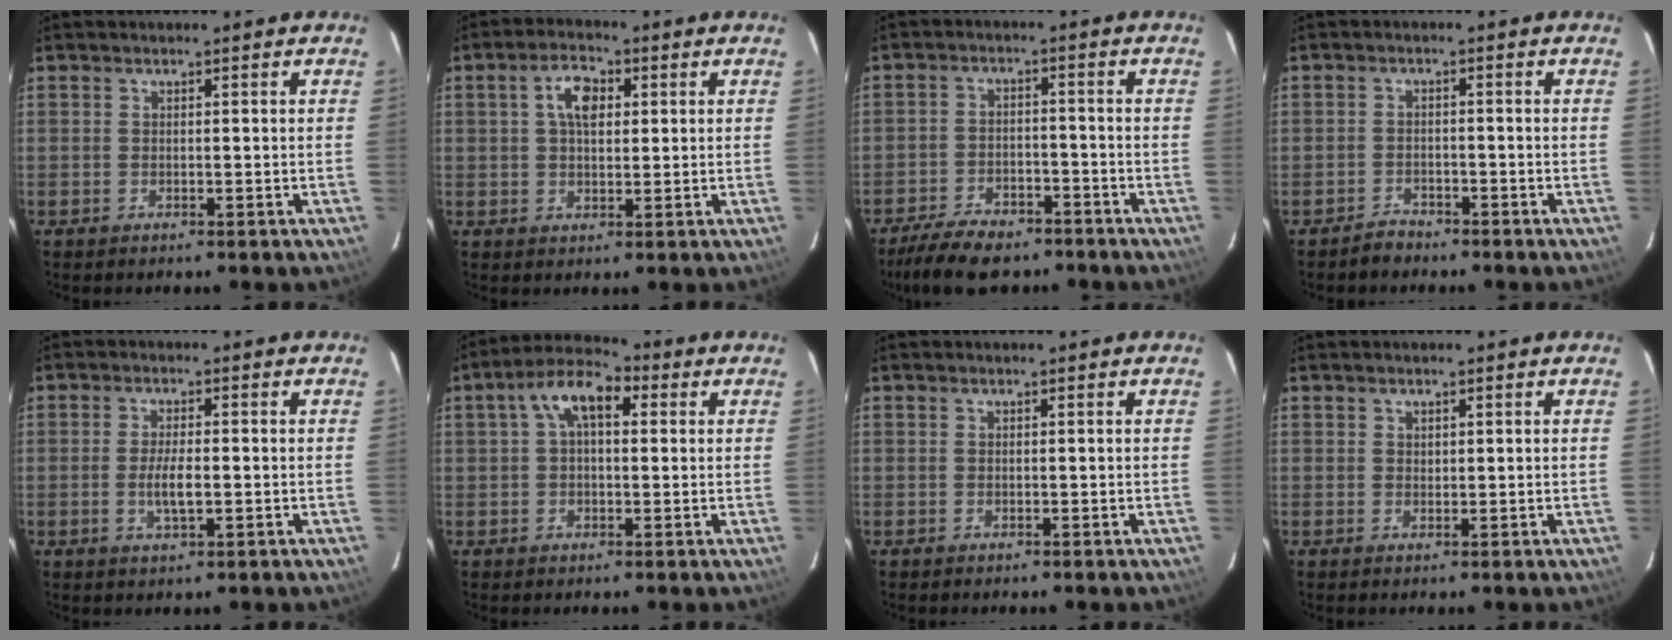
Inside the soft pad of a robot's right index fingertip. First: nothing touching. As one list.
[{"total": 5.6, "force": [1.5, 3.2, 4.4], "torque": [-0.078, 0.017, 0.029]}, {"total": 11.3, "force": [-9.0, 4.7, 5.0], "torque": [-0.124, -0.004, -0.143]}, {"total": 2.6, "force": [-2.1, 1.5, -0.2], "torque": [0.002, 0.012, -0.036]}, {"total": 4.2, "force": [-0.8, 1.1, 4.0], "torque": [-0.078, -0.005, -0.013]}, {"total": 8.4, "force": [2.4, 4.4, 6.7], "torque": [-0.125, 0.033, 0.035]}, {"total": 0.0}, {"total": 0.9, "force": [0.5, 0.7, 0.2], "torque": [-0.001, 0.004, 0.008]}]